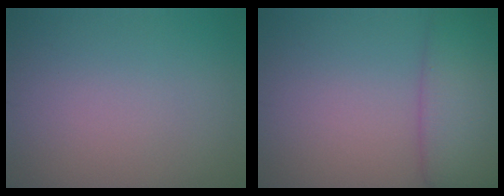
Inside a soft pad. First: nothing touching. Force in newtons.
{"total": 5.1, "press": 5.0, "slide": 0.5}